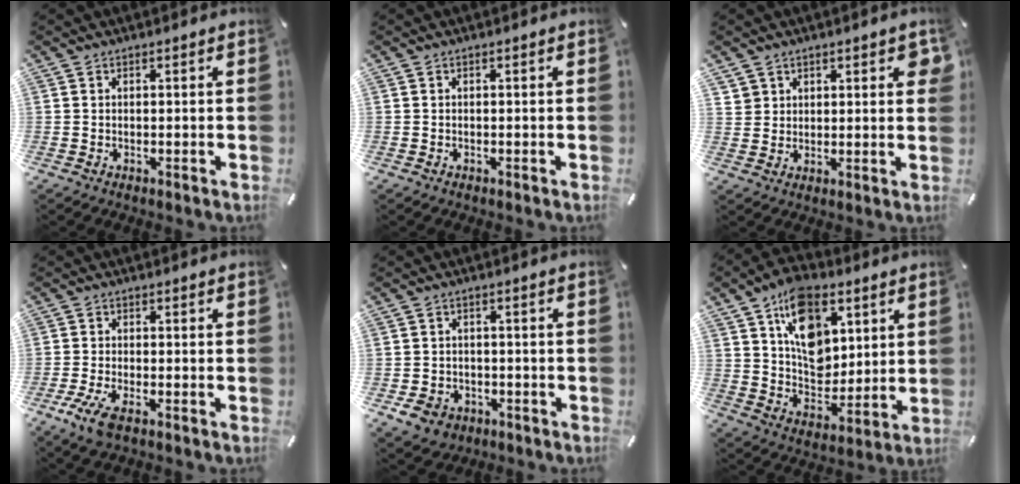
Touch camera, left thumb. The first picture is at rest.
{"total": 0.0}
{"total": 4.3, "force": [2.7, 3.1, 1.3], "torque": [-0.012, -0.008, 0.046]}
{"total": 4.9, "force": [-2.8, 1.8, 3.6], "torque": [-0.089, -0.005, -0.053]}
{"total": 5.3, "force": [-2.5, 4.4, 1.6], "torque": [-0.031, 0.011, -0.047]}
{"total": 15.6, "force": [7.4, 10.9, 8.3], "torque": [-0.134, -0.031, 0.141]}